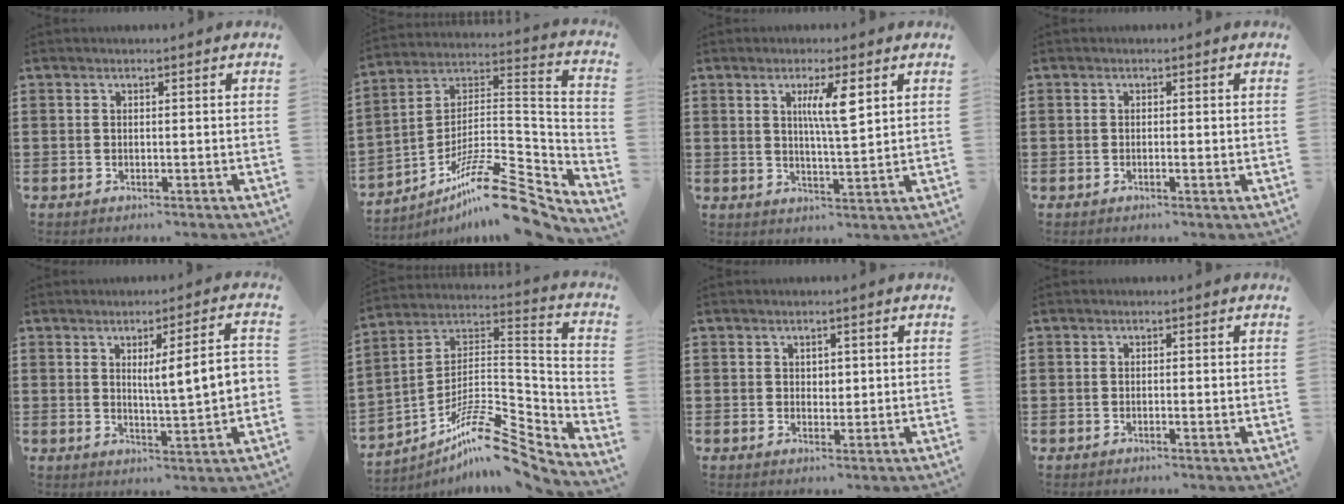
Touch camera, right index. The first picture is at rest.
{"total": 14.0, "force": [-10.6, 2.6, 8.8], "torque": [-0.149, 0.027, -0.198]}
{"total": 5.7, "force": [2.2, 1.0, 5.2], "torque": [-0.100, 0.004, 0.031]}
{"total": 0.8, "force": [-0.2, 0.0, 0.7], "torque": [-0.013, -0.005, -0.003]}
{"total": 7.2, "force": [1.2, 0.8, 7.1], "torque": [-0.115, -0.006, 0.012]}
{"total": 11.0, "force": [-8.6, 2.3, 6.6], "torque": [-0.125, 0.010, -0.171]}
{"total": 1.3, "force": [0.6, 1.0, 0.6], "torque": [-0.013, 0.007, 0.011]}
{"total": 0.7, "force": [-0.2, -0.1, 0.6], "torque": [-0.012, -0.005, -0.003]}